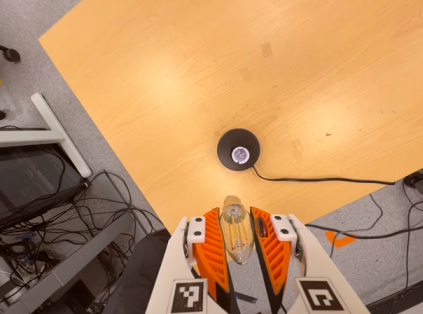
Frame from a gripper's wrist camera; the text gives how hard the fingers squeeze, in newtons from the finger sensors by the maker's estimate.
{"total": 14.5, "left": 15.6, "right": 13.4}